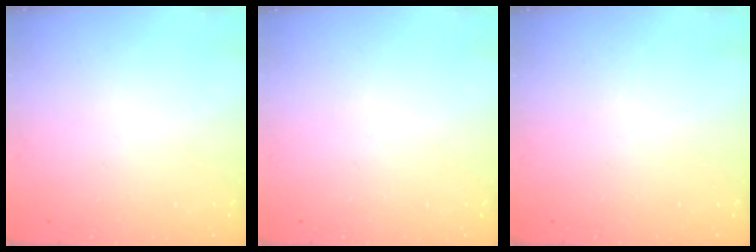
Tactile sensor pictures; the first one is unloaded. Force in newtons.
{"total": 0.0}
{"total": 0.0}